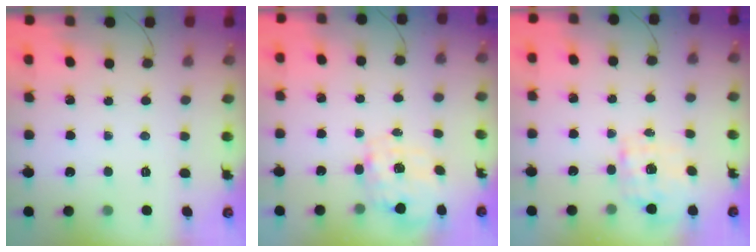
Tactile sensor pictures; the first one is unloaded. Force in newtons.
{"total": 2.9, "press": 2.7, "slide": 0.9}
{"total": 1.9, "press": 1.9, "slide": 0.5}